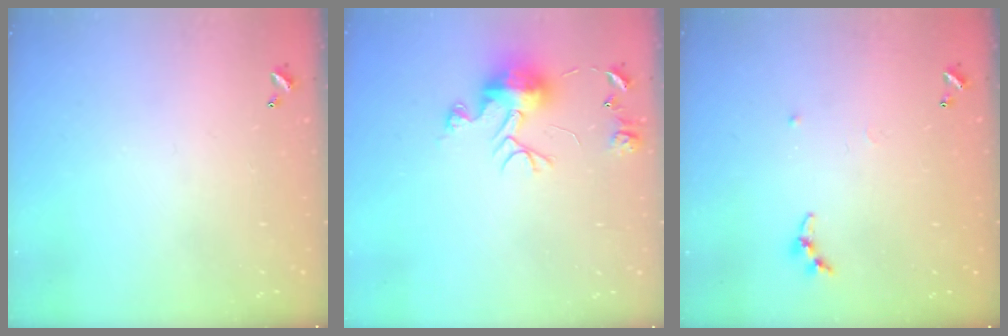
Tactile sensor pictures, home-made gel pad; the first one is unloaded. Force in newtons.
{"total": 11.6, "press": 11.6, "slide": 1.1}
{"total": 5.3, "press": 5.2, "slide": 0.7}